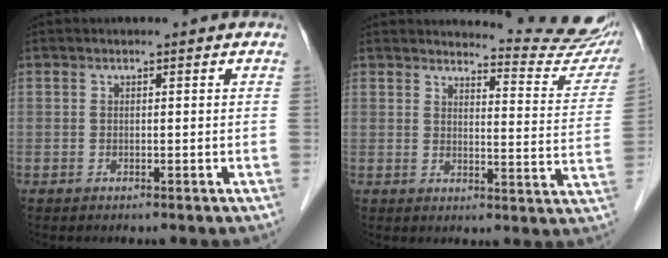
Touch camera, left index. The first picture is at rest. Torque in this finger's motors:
{"motor_torque": [0.67, -0.93, 0.25, 0.03]}